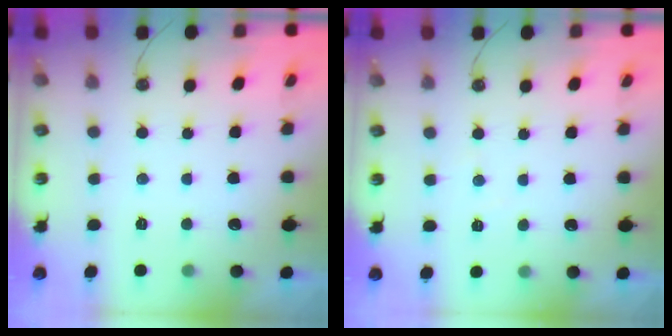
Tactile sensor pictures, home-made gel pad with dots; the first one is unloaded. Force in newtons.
{"total": 4.0, "press": 3.9, "slide": 0.7}